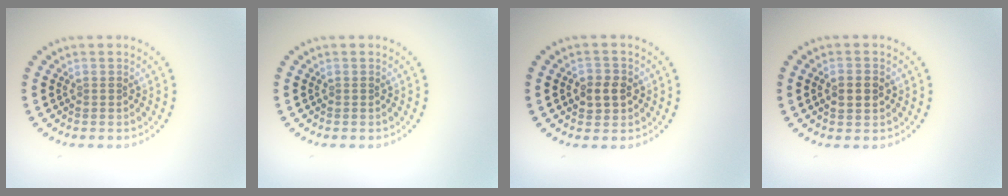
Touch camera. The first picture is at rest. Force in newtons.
{"total": 0.0}
{"total": 2.4, "press": 2.4, "slide": 0.4}
{"total": 2.9, "press": 2.9, "slide": 0.2}